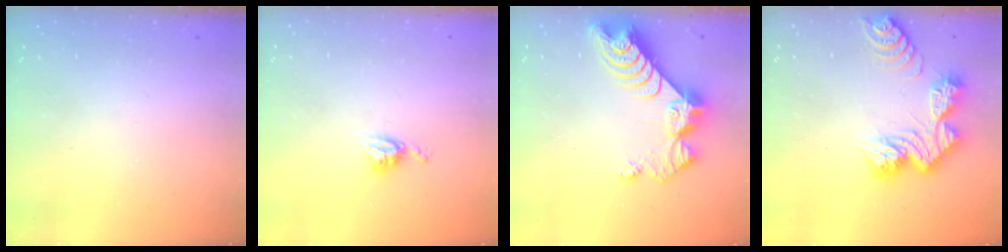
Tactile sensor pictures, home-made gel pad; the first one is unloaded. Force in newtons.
{"total": 4.7, "press": 4.7, "slide": 0.5}
{"total": 11.1, "press": 11.0, "slide": 1.0}
{"total": 13.0, "press": 13.0, "slide": 1.1}